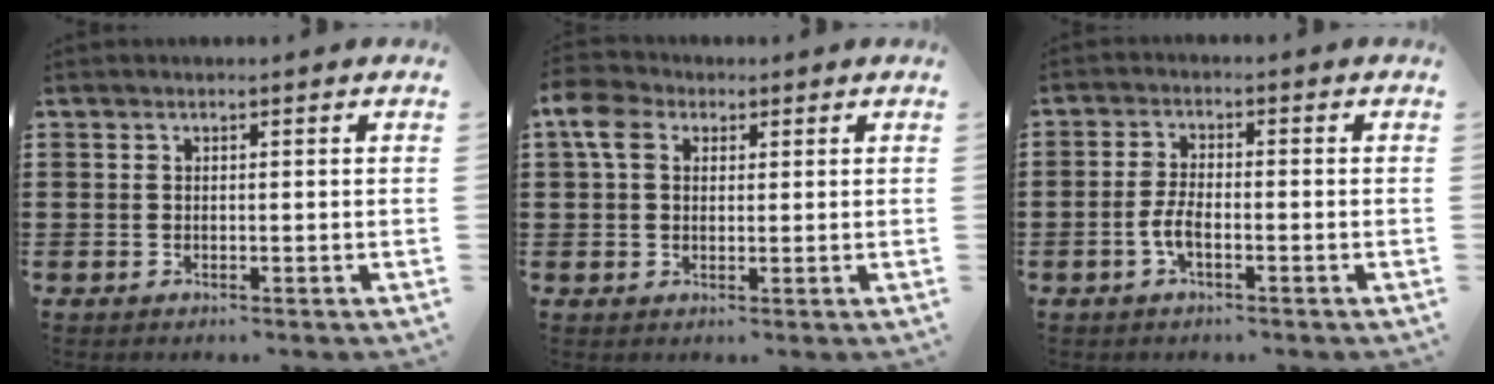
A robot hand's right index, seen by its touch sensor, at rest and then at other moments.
{"total": 5.4, "force": [2.1, 4.0, 2.9], "torque": [-0.079, 0.016, 0.037]}
{"total": 3.6, "force": [-1.4, 1.2, 3.1], "torque": [-0.076, -0.002, -0.032]}